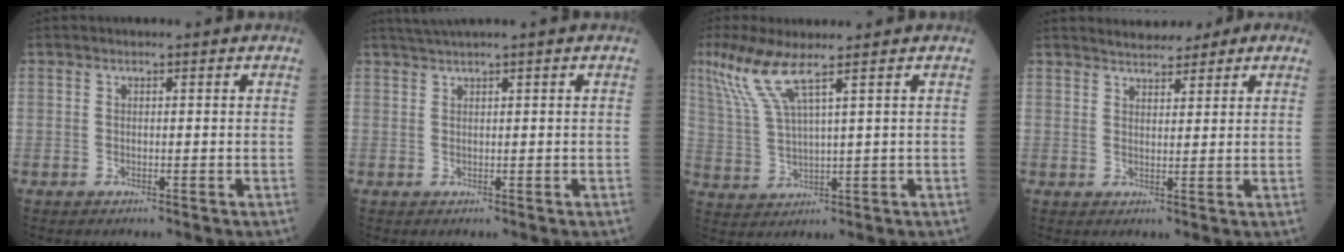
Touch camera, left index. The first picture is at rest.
{"total": 1.9, "force": [1.5, -0.6, 1.1], "torque": [-0.025, 0.010, 0.033]}
{"total": 7.3, "force": [4.5, -0.1, 5.7], "torque": [-0.135, 0.004, 0.099]}
{"total": 5.7, "force": [4.7, 2.1, 2.5], "torque": [-0.038, 0.021, 0.063]}